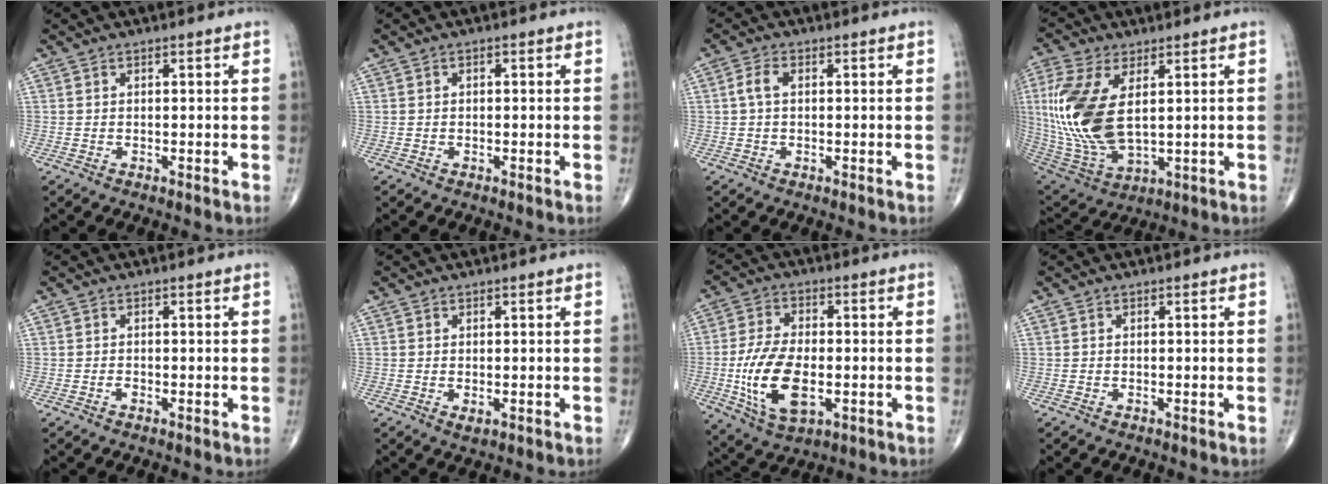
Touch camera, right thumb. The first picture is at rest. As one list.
[{"total": 0.6, "force": [0.1, 0.3, 0.5], "torque": [-0.007, 0.001, 0.000]}, {"total": 2.8, "force": [0.3, 1.6, 2.3], "torque": [-0.050, 0.008, 0.002]}, {"total": 18.2, "force": [2.6, 9.4, 15.4], "torque": [-0.347, -0.017, 0.062]}, {"total": 0.7, "force": [-0.4, 0.4, 0.4], "torque": [-0.004, 0.001, -0.009]}, {"total": 1.3, "force": [-0.3, 0.8, 1.0], "torque": [-0.016, -0.003, -0.003]}, {"total": 14.1, "force": [-2.6, 7.5, 11.7], "torque": [-0.222, 0.001, -0.040]}, {"total": 0.0}]